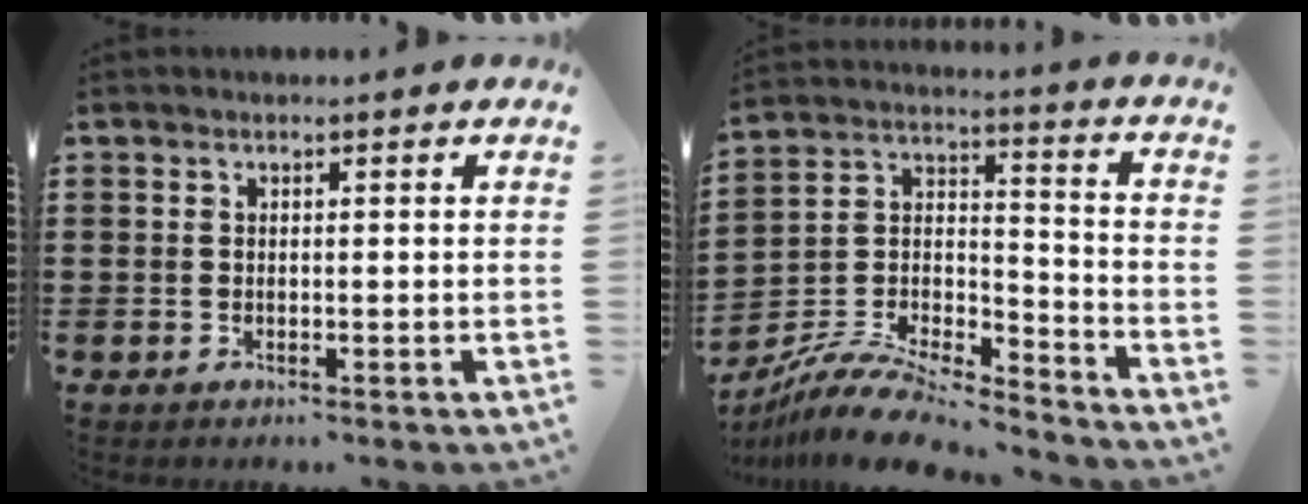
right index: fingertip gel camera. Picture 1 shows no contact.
{"total": 10.5, "force": [-9.5, 1.9, 4.0], "torque": [-0.072, 0.022, -0.188]}